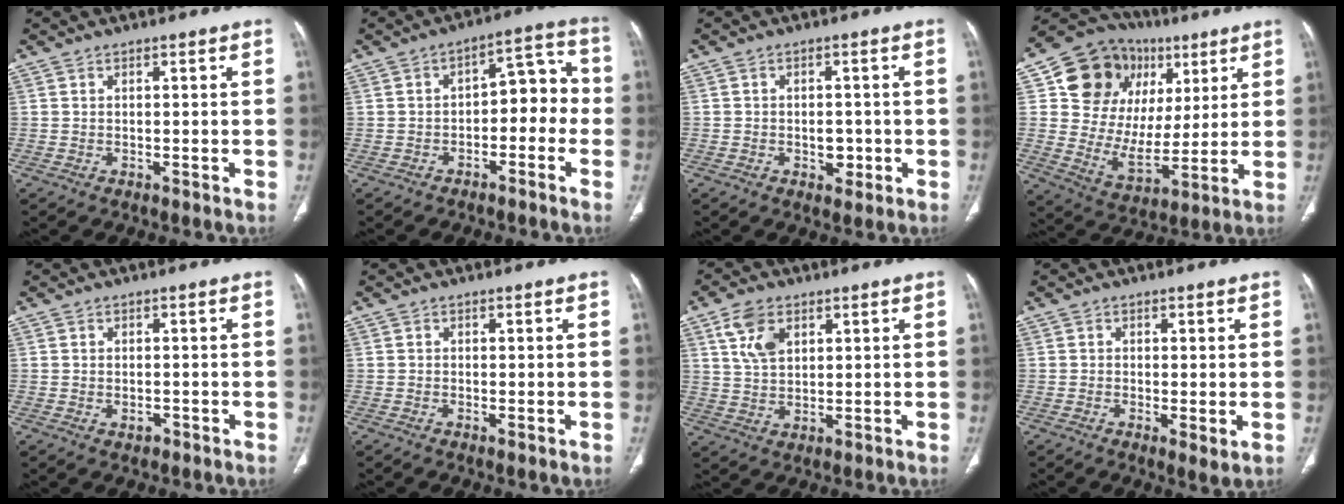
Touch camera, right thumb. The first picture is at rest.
{"total": 9.0, "force": [-2.2, 5.4, 6.8], "torque": [-0.054, 0.053, -0.039]}
{"total": 3.3, "force": [-0.8, 2.4, 2.1], "torque": [-0.010, 0.006, -0.007]}
{"total": 19.7, "force": [7.8, 15.7, 9.1], "torque": [-0.098, 0.000, 0.145]}
{"total": 1.4, "force": [-0.5, 1.0, 0.8], "torque": [-0.008, 0.004, -0.003]}
{"total": 0.6, "force": [-0.1, 0.2, 0.6], "torque": [-0.012, -0.003, -0.003]}
{"total": 7.1, "force": [3.2, 4.3, 4.6], "torque": [-0.076, -0.010, 0.068]}
{"total": 2.8, "force": [-0.4, 0.9, 2.6], "torque": [-0.046, -0.012, -0.009]}